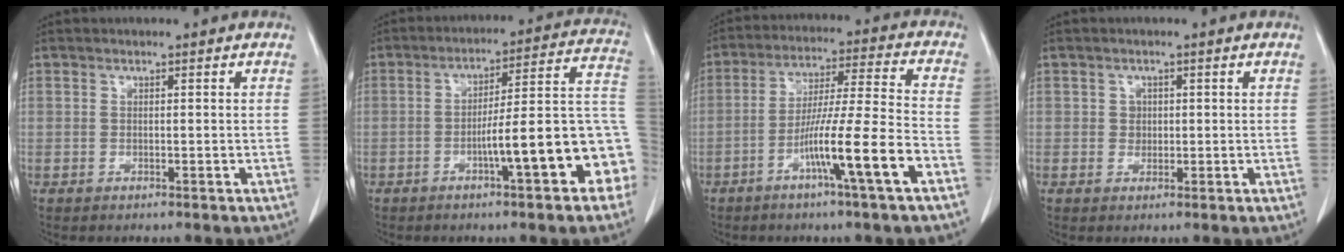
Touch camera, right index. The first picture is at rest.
{"total": 14.7, "force": [-5.3, 1.5, 13.6], "torque": [-0.157, 0.037, -0.071]}
{"total": 12.6, "force": [-5.8, -1.2, 11.1], "torque": [-0.197, -0.001, -0.101]}
{"total": 1.4, "force": [0.2, 1.3, 0.4], "torque": [-0.003, 0.004, 0.006]}